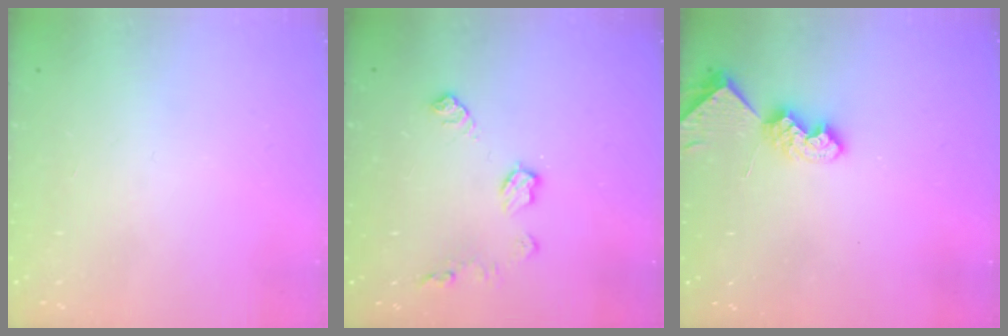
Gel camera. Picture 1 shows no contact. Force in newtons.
{"total": 7.9, "press": 7.9, "slide": 0.3}
{"total": 7.5, "press": 7.5, "slide": 0.7}